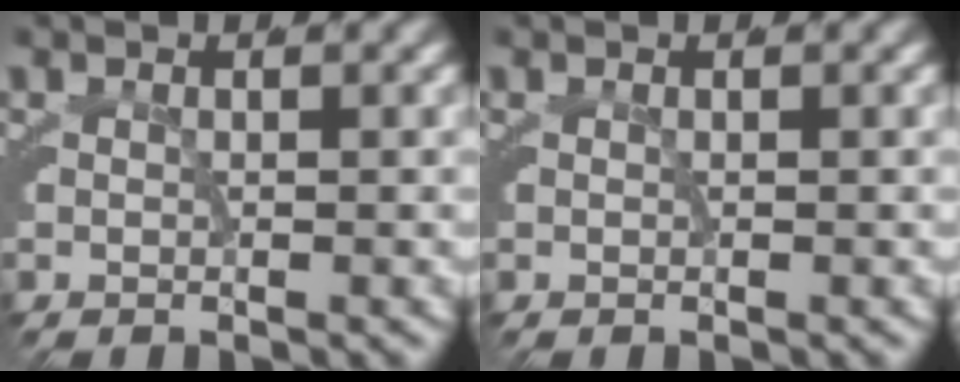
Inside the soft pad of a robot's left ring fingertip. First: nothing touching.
{"total": 0.0}